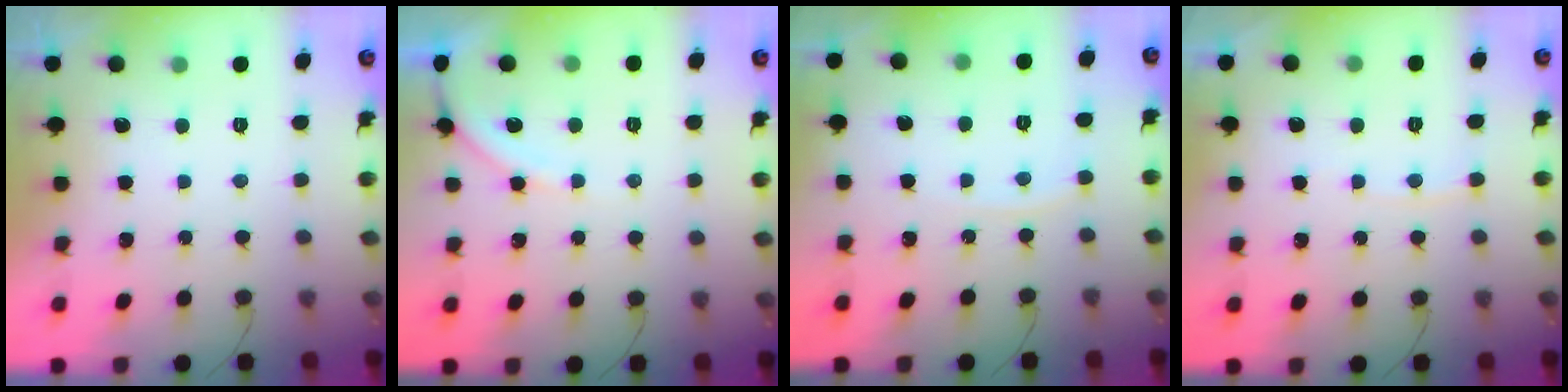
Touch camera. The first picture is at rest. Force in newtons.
{"total": 5.4, "press": 5.3, "slide": 0.8}
{"total": 2.9, "press": 2.9, "slide": 0.5}
{"total": 3.0, "press": 3.0, "slide": 0.3}